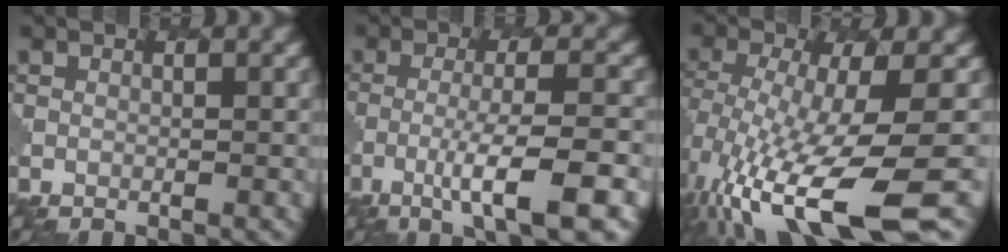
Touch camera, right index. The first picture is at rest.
{"total": 6.8, "force": [-2.9, 0.9, 6.1], "torque": [-0.097, 0.002, -0.055]}
{"total": 11.4, "force": [-4.2, 3.0, 10.2], "torque": [-0.206, -0.028, -0.063]}